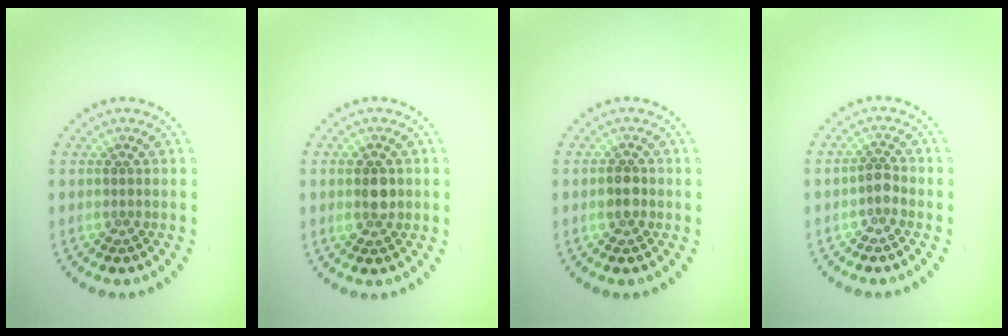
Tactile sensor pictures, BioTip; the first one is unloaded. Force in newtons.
{"total": 2.3, "press": 2.3, "slide": 0.3}
{"total": 1.4, "press": 1.4, "slide": 0.2}
{"total": 1.5, "press": 1.2, "slide": 0.8}